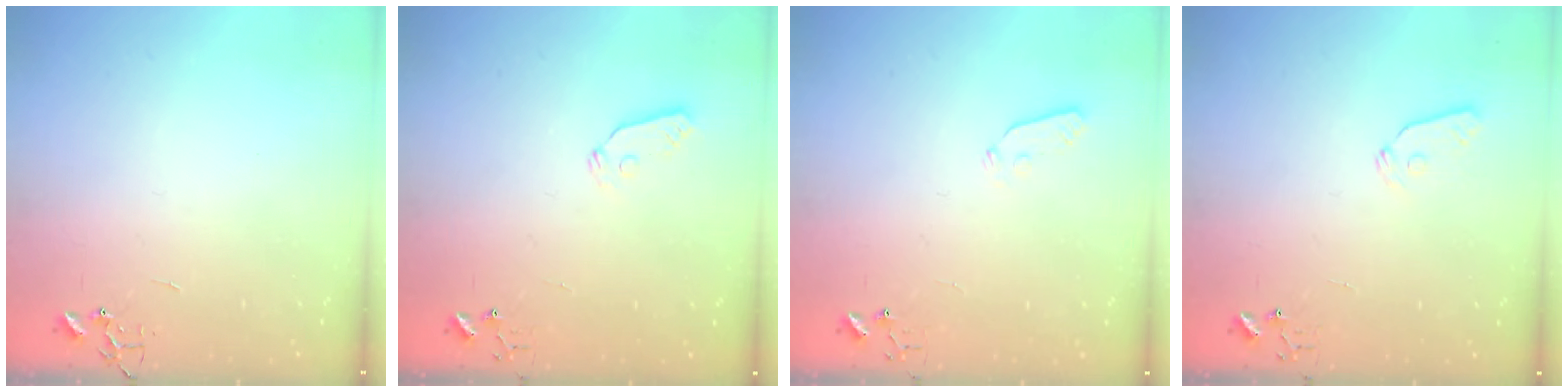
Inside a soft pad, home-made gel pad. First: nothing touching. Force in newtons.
{"total": 4.3, "press": 4.3, "slide": 0.3}
{"total": 3.7, "press": 3.6, "slide": 0.4}
{"total": 6.0, "press": 5.9, "slide": 0.9}